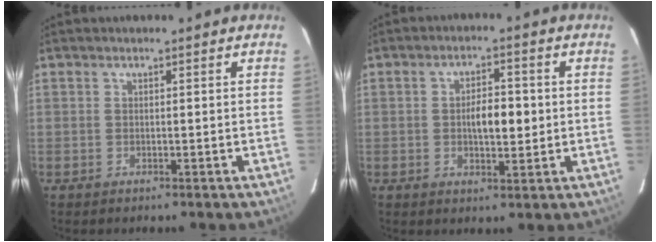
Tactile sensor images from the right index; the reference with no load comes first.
{"total": 5.5, "force": [-0.1, 2.1, 5.1], "torque": [-0.086, 0.006, 0.000]}